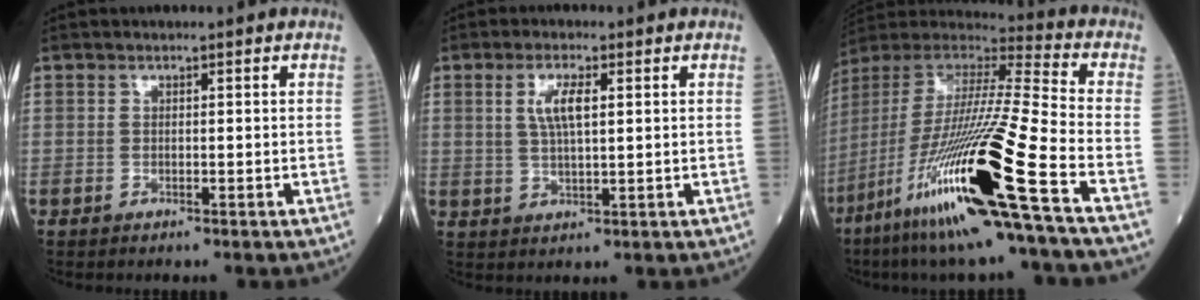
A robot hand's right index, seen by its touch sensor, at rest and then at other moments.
{"total": 4.7, "force": [1.5, 0.9, 4.4], "torque": [-0.090, 0.003, 0.033]}
{"total": 26.4, "force": [-12.1, -0.5, 23.5], "torque": [-0.468, -0.062, -0.230]}